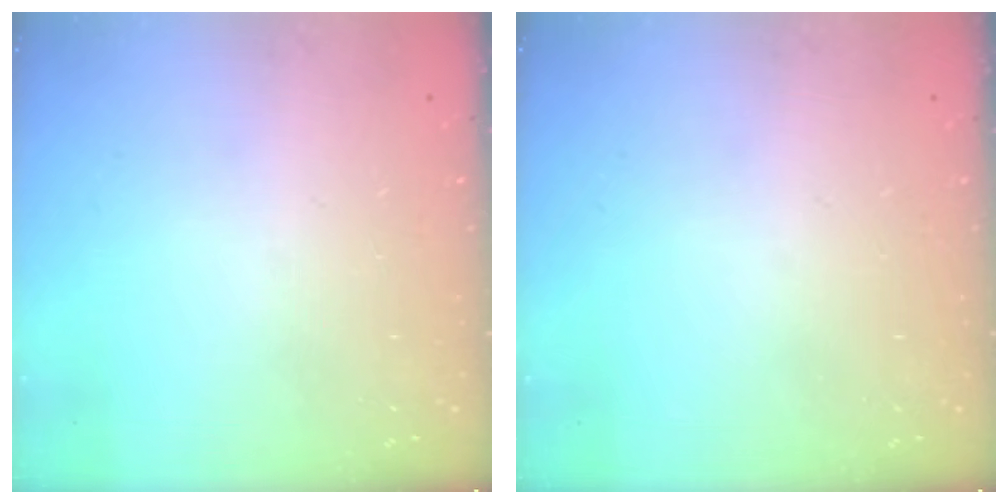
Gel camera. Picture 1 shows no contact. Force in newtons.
{"total": 0.0}